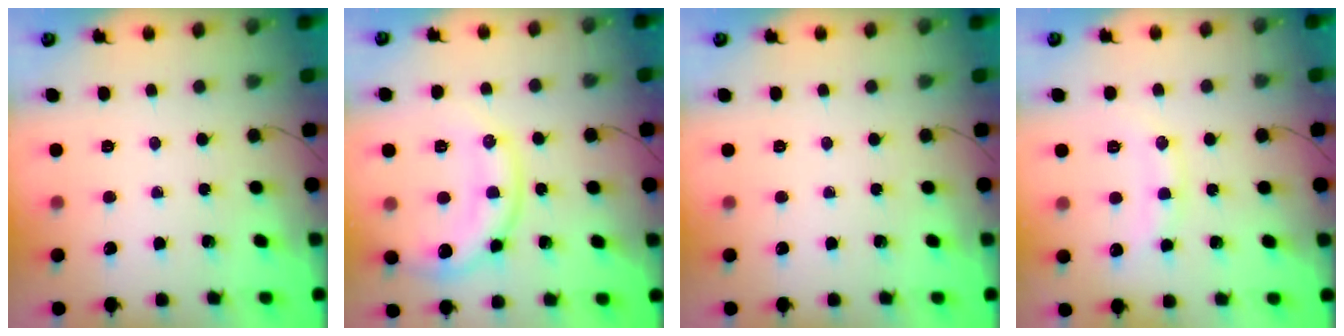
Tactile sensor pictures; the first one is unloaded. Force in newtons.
{"total": 12.4, "press": 12.4, "slide": 0.4}
{"total": 0.0}
{"total": 10.2, "press": 10.2, "slide": 0.6}